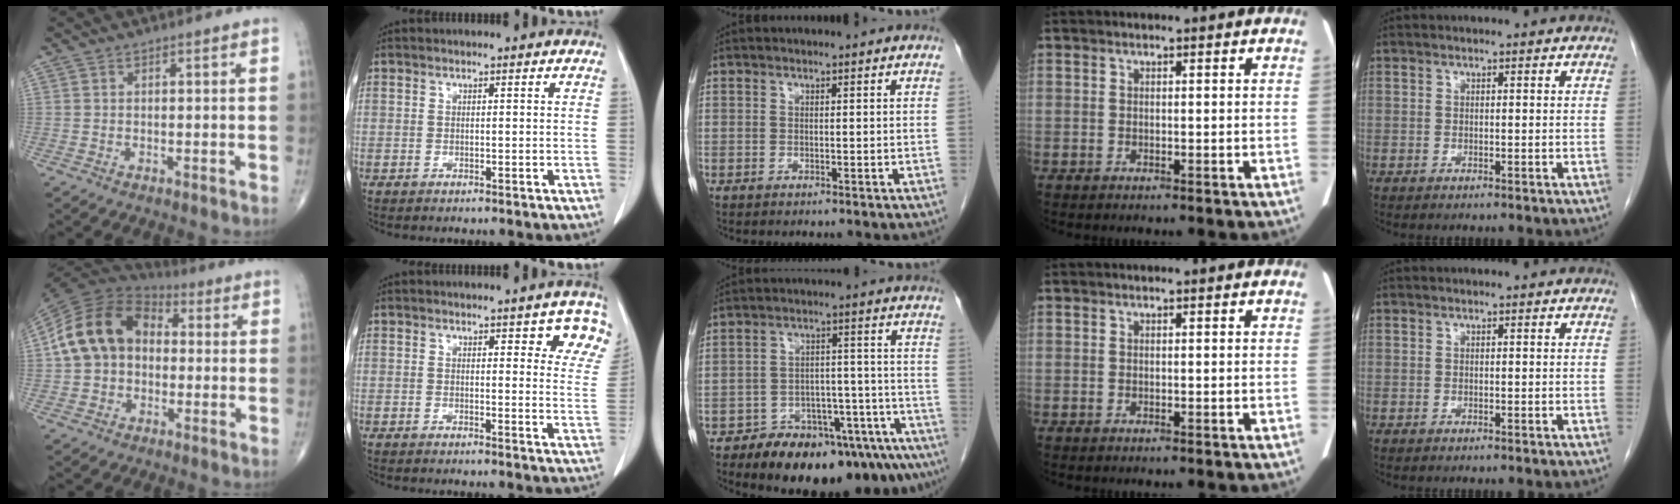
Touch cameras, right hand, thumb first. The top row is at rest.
{"thumb": {"total": 15.8, "force": [0.9, 12.0, 10.2], "torque": [-0.171, 0.039, 0.005]}, "index": {"total": 7.7, "force": [5.3, 2.3, 5.0], "torque": [-0.043, -0.013, 0.044]}, "middle": {"total": 17.8, "force": [-13.7, 5.3, 10.0], "torque": [-0.071, 0.033, -0.191]}}